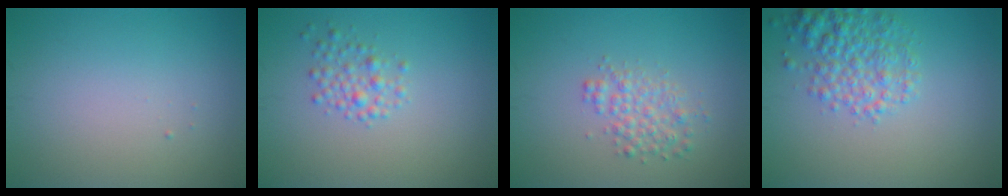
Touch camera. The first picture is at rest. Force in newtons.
{"total": 1.9, "press": 1.9, "slide": 0.1}
{"total": 2.5, "press": 2.5, "slide": 0.1}
{"total": 4.0, "press": 4.0, "slide": 0.2}